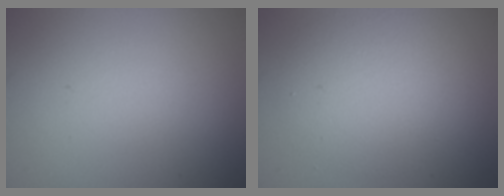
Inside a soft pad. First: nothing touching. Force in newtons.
{"total": 4.2, "press": 4.2, "slide": 0.5}